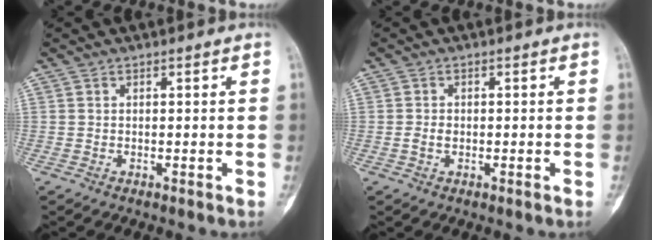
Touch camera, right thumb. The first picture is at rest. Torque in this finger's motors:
{"motor_torque": [2.36, 2.45, 0.18, 0.13, -0.08]}